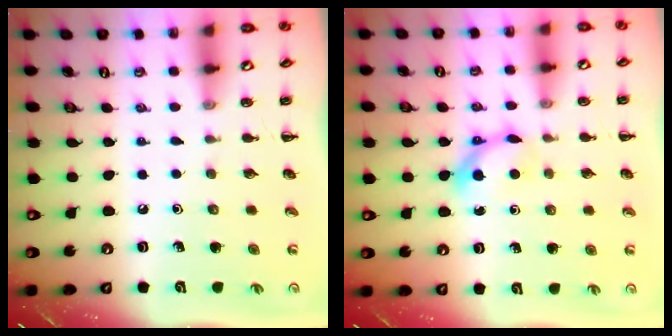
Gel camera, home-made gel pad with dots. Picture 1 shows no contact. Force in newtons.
{"total": 5.8, "press": 5.6, "slide": 1.6}